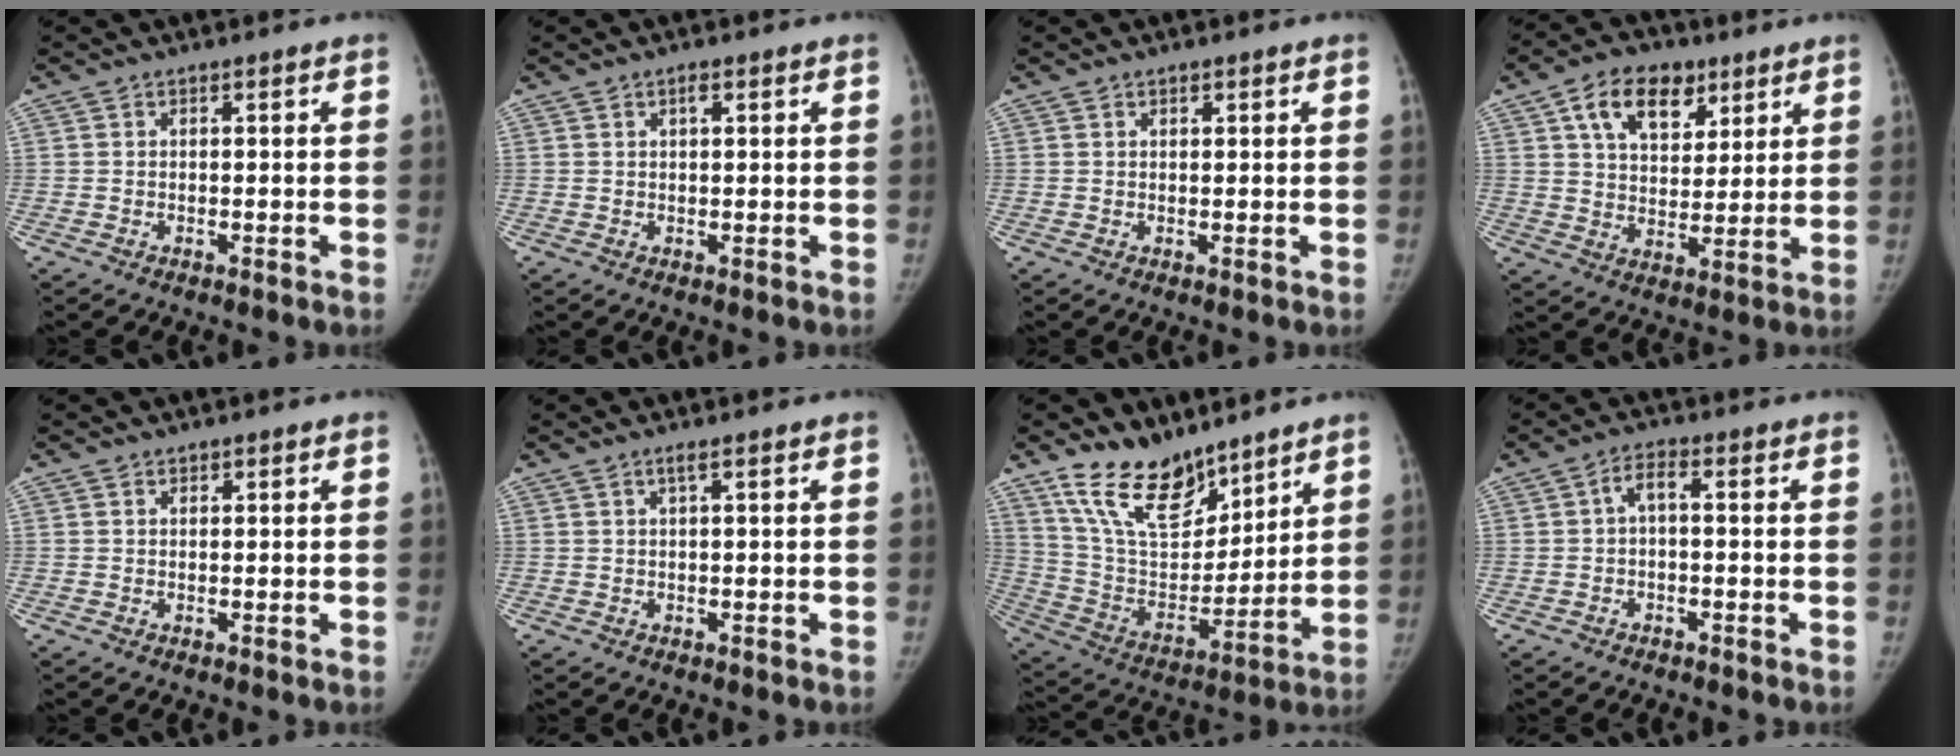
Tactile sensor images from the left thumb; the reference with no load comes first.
{"total": 1.4, "force": [0.7, 0.7, 1.0], "torque": [-0.012, 0.000, 0.009]}
{"total": 0.8, "force": [0.5, 0.5, 0.3], "torque": [0.003, -0.002, 0.006]}
{"total": 12.8, "force": [6.4, 8.3, 7.3], "torque": [-0.083, -0.019, 0.109]}
{"total": 0.6, "force": [0.4, 0.4, 0.0], "torque": [0.008, -0.002, 0.004]}
{"total": 1.0, "force": [0.6, -0.1, 0.8], "torque": [-0.020, 0.005, 0.012]}
{"total": 17.0, "force": [12.8, 7.8, 7.9], "torque": [-0.095, -0.070, 0.245]}
{"total": 2.6, "force": [-0.3, 1.1, 2.3], "torque": [-0.038, 0.017, -0.010]}